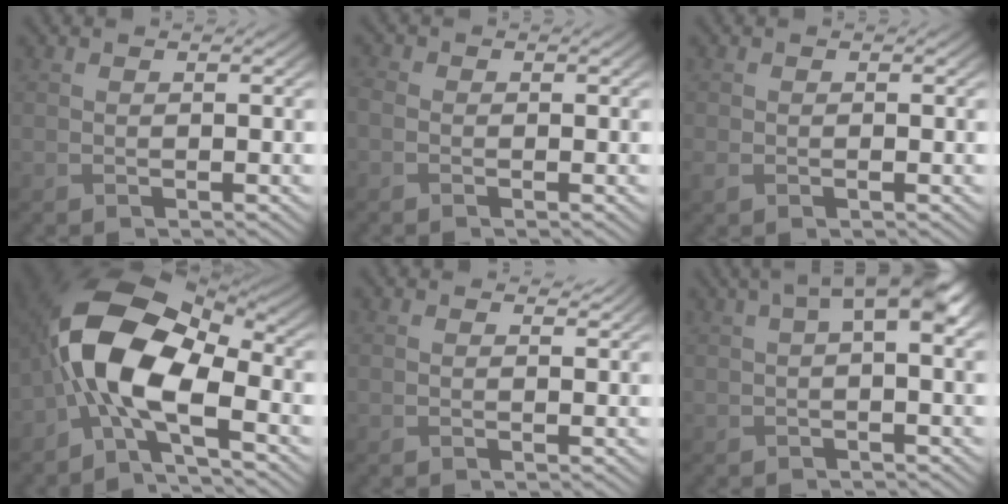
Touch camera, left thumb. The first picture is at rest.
{"total": 1.7, "force": [-0.8, 1.3, 0.8], "torque": [-0.020, -0.001, -0.019]}
{"total": 1.3, "force": [-0.5, 0.8, 1.0], "torque": [-0.023, -0.005, -0.008]}
{"total": 13.3, "force": [-3.3, 6.4, 11.2], "torque": [-0.218, 0.004, -0.080]}
{"total": 0.8, "force": [0.7, 0.4, 0.1], "torque": [-0.004, -0.007, 0.006]}
{"total": 5.8, "force": [2.1, 1.8, 5.1], "torque": [-0.078, 0.013, 0.032]}